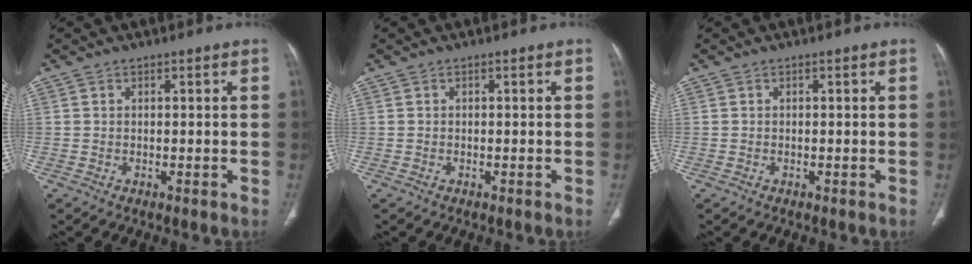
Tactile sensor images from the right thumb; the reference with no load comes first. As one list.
[{"total": 0.0}, {"total": 0.0}]